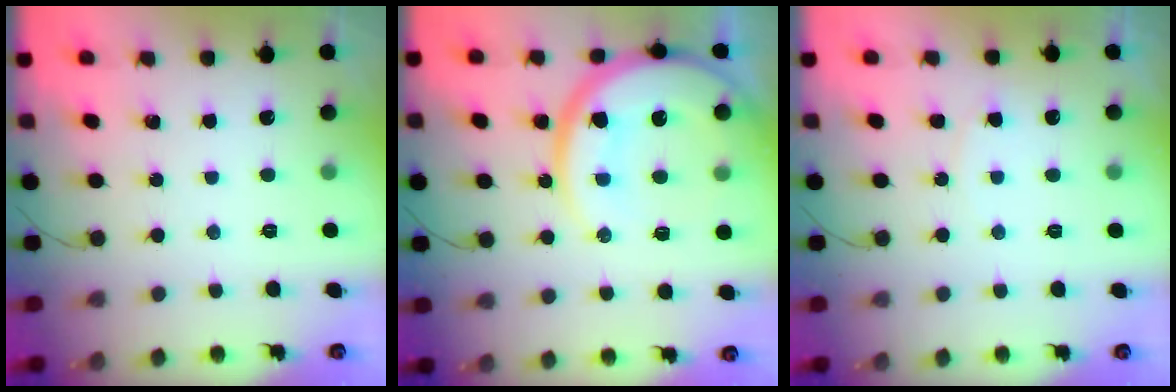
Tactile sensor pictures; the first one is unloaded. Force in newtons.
{"total": 18.3, "press": 18.2, "slide": 1.7}
{"total": 4.3, "press": 4.3, "slide": 0.5}